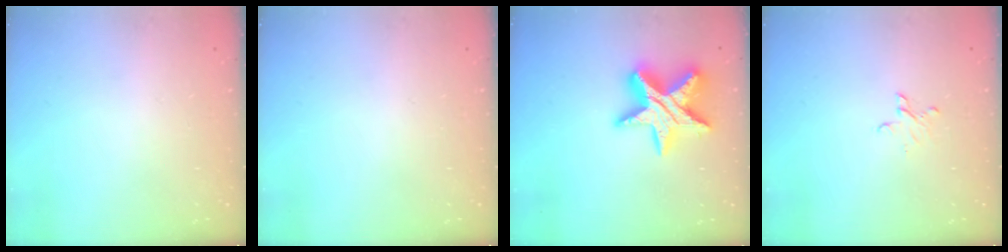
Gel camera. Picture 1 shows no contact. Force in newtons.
{"total": 0.0}
{"total": 17.0, "press": 16.9, "slide": 1.2}
{"total": 3.4, "press": 3.3, "slide": 0.2}